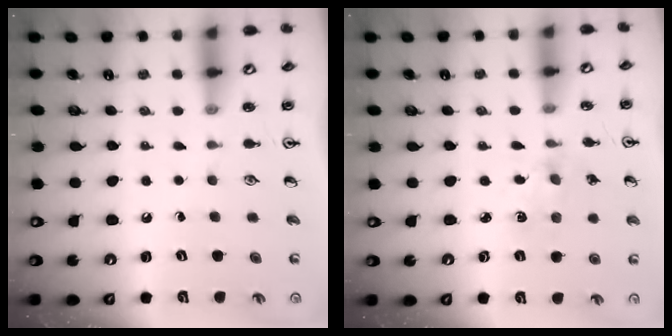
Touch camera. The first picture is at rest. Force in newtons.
{"total": 2.7, "press": 2.7, "slide": 0.4}